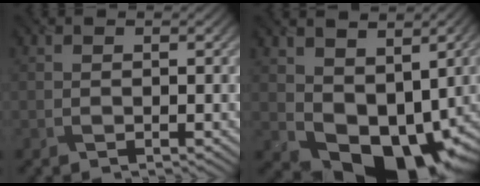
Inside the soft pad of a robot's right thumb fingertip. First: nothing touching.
{"total": 12.1, "force": [1.2, 8.8, 8.3], "torque": [-0.140, -0.034, 0.039]}